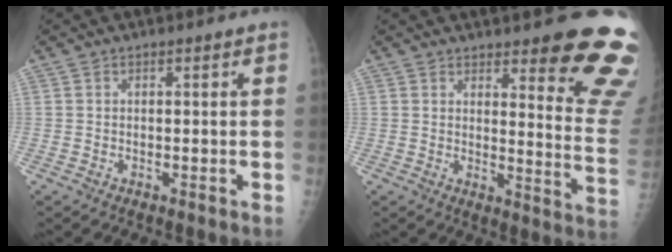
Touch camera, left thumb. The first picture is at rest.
{"total": 15.2, "force": [11.1, 3.1, 9.9], "torque": [-0.080, -0.091, 0.126]}